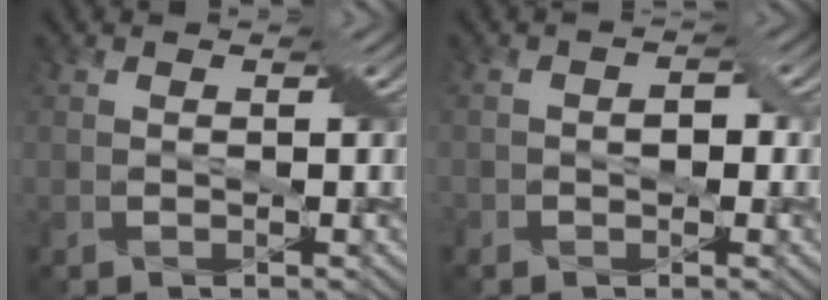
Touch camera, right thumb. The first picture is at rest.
{"total": 2.0, "force": [-0.6, 1.4, 1.3], "torque": [-0.020, 0.001, -0.011]}